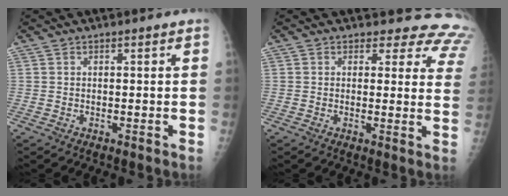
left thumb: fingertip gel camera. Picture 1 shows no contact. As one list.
[{"total": 11.2, "force": [9.6, 5.5, 2.1], "torque": [0.027, -0.056, 0.068]}]